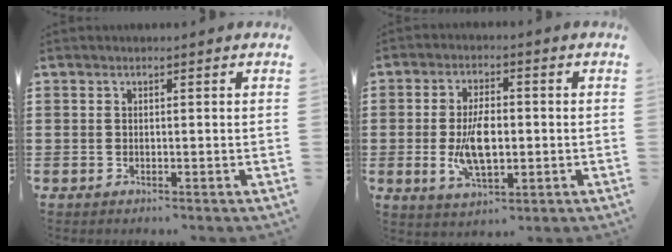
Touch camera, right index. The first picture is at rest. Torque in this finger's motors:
{"motor_torque": [1.72, 0.42, 0.64, 0.21]}